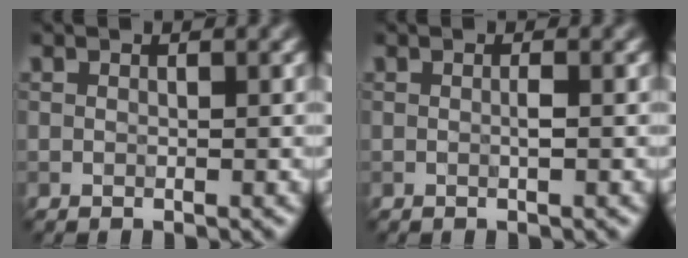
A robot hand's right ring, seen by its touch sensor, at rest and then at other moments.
{"total": 0.7, "force": [0.0, 0.0, 0.7], "torque": [-0.012, -0.001, -0.001]}